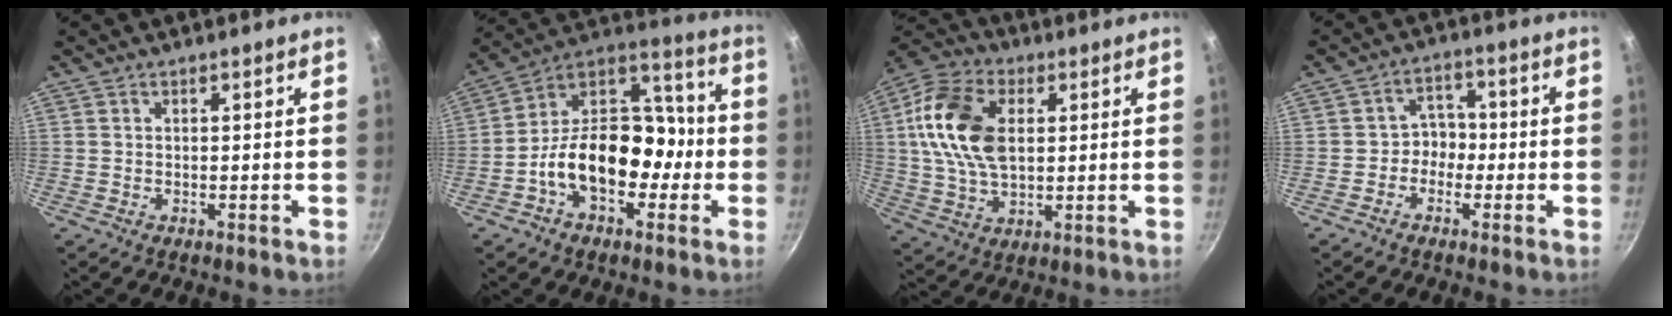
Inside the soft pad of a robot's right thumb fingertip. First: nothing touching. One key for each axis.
{"total": 19.0, "fx": -4.7, "fy": 12.8, "fz": 13.2, "tx": -0.157, "ty": 0.070, "tz": -0.091}
{"total": 16.3, "fx": 2.8, "fy": 10.3, "fz": 12.3, "tx": -0.214, "ty": 0.005, "tz": 0.043}
{"total": 4.5, "fx": -1.5, "fy": 3.8, "fz": 1.8, "tx": 0.013, "ty": 0.023, "tz": -0.032}